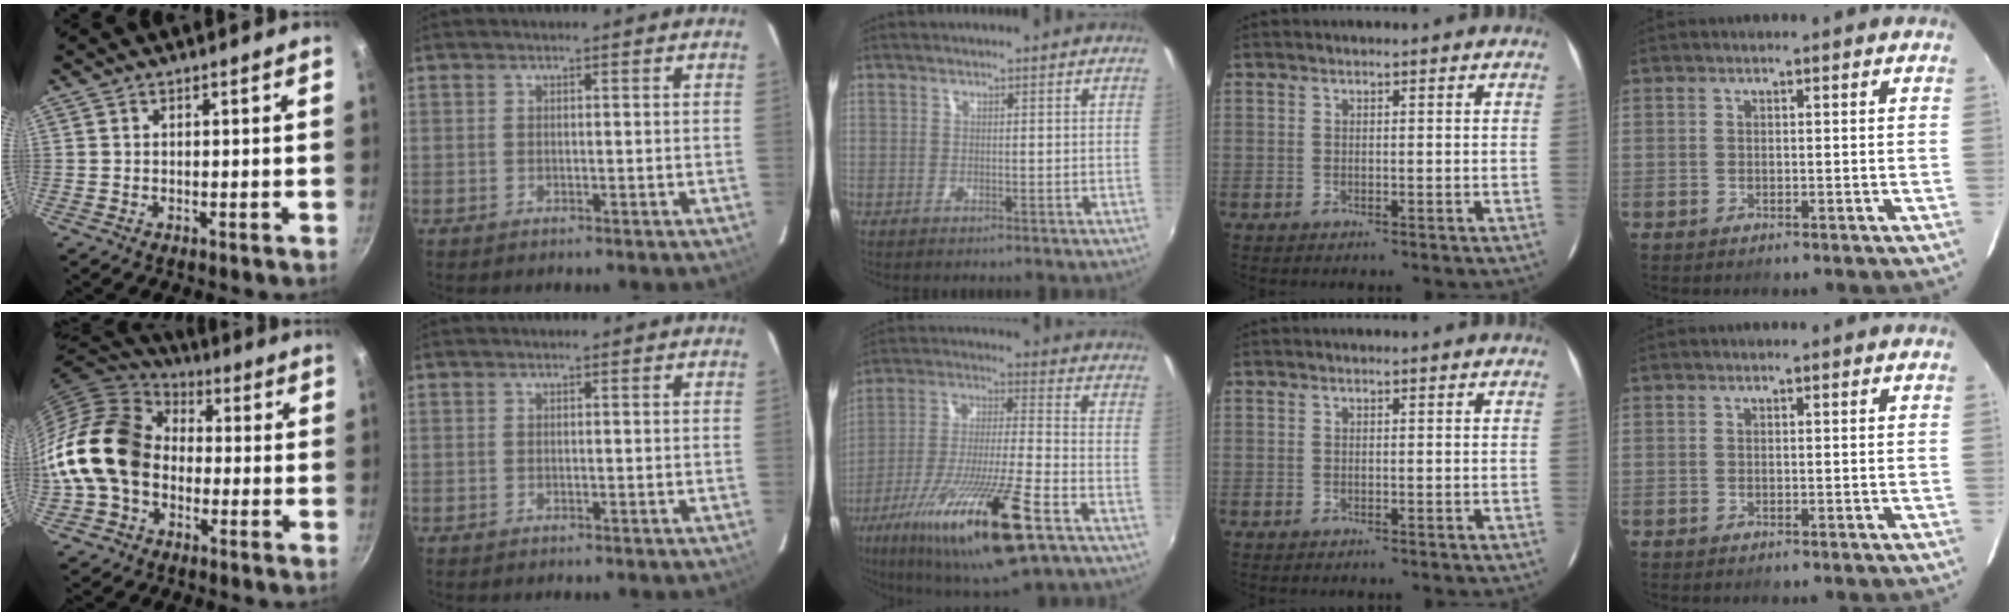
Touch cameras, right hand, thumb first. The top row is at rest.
{"thumb": {"total": 18.1, "force": [-1.9, 13.9, 11.5], "torque": [-0.192, 0.049, -0.049]}, "middle": {"total": 22.6, "force": [-12.0, 3.7, 18.9], "torque": [-0.352, -0.052, -0.211]}}